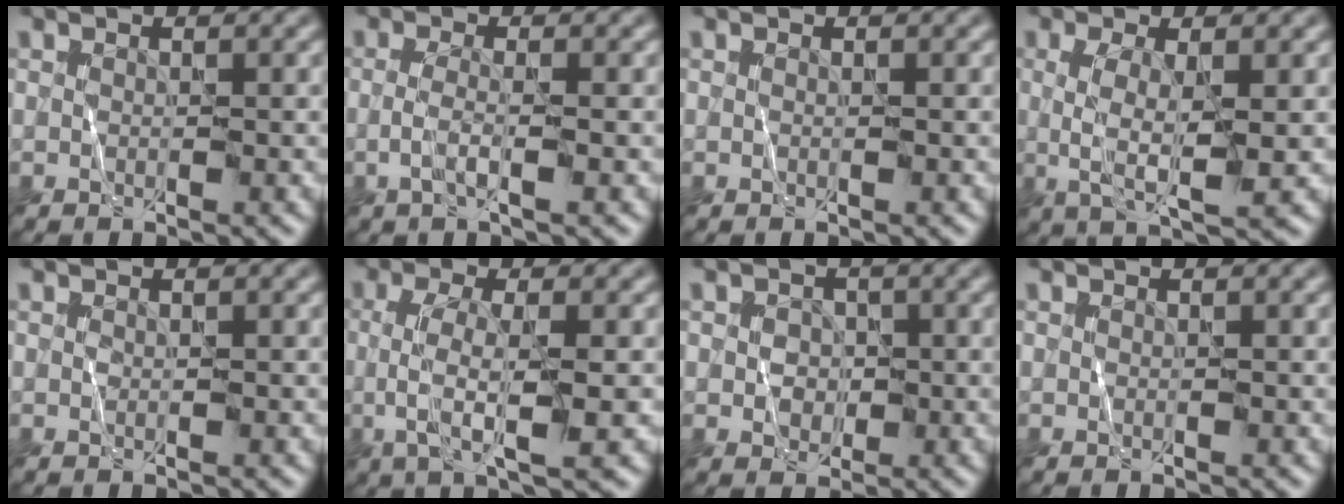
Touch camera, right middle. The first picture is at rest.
{"total": 1.8, "force": [-0.4, 0.5, 1.7], "torque": [-0.034, 0.006, -0.016]}
{"total": 0.0}
{"total": 3.8, "force": [0.2, 1.0, 3.7], "torque": [-0.075, 0.002, 0.004]}
{"total": 0.0}
{"total": 4.4, "force": [-0.6, 1.2, 4.2], "torque": [-0.080, 0.001, -0.010]}
{"total": 1.7, "force": [0.2, 1.6, 0.6], "torque": [-0.003, 0.005, 0.001]}
{"total": 0.0}